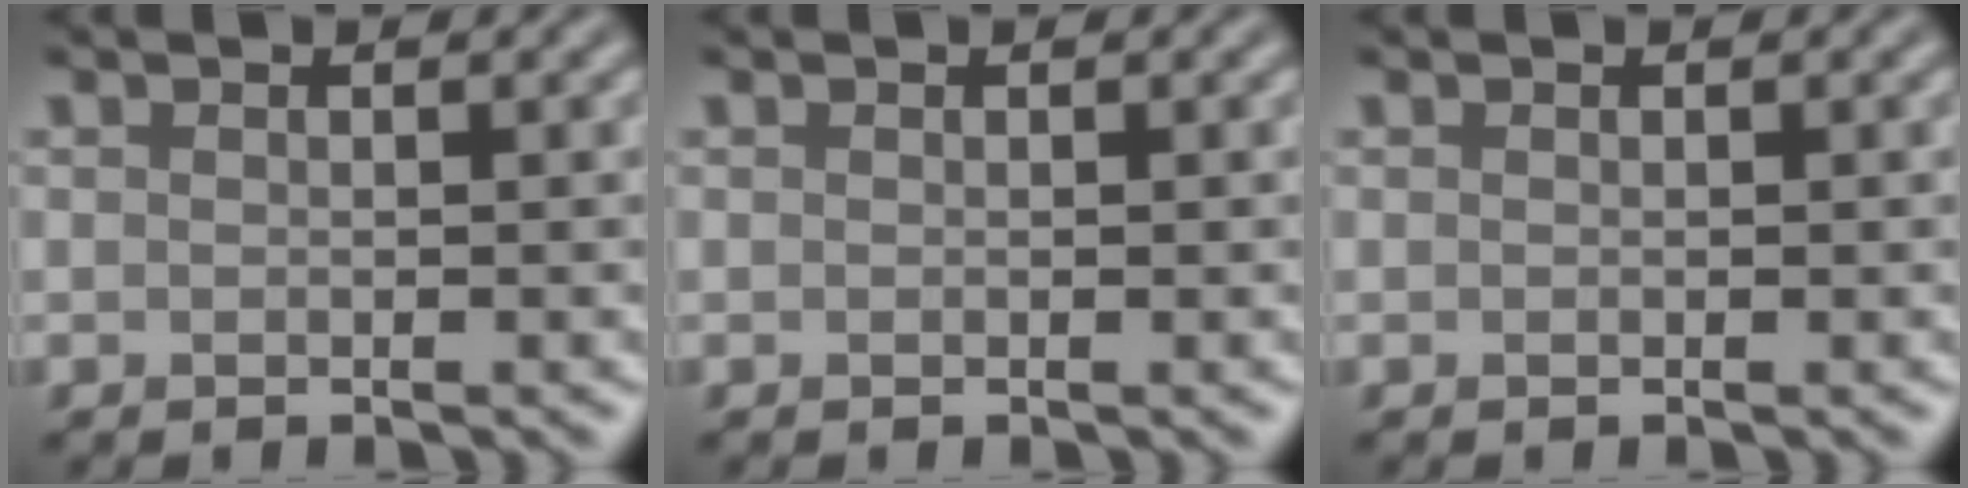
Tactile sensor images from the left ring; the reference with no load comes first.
{"total": 0.0}
{"total": 0.0}